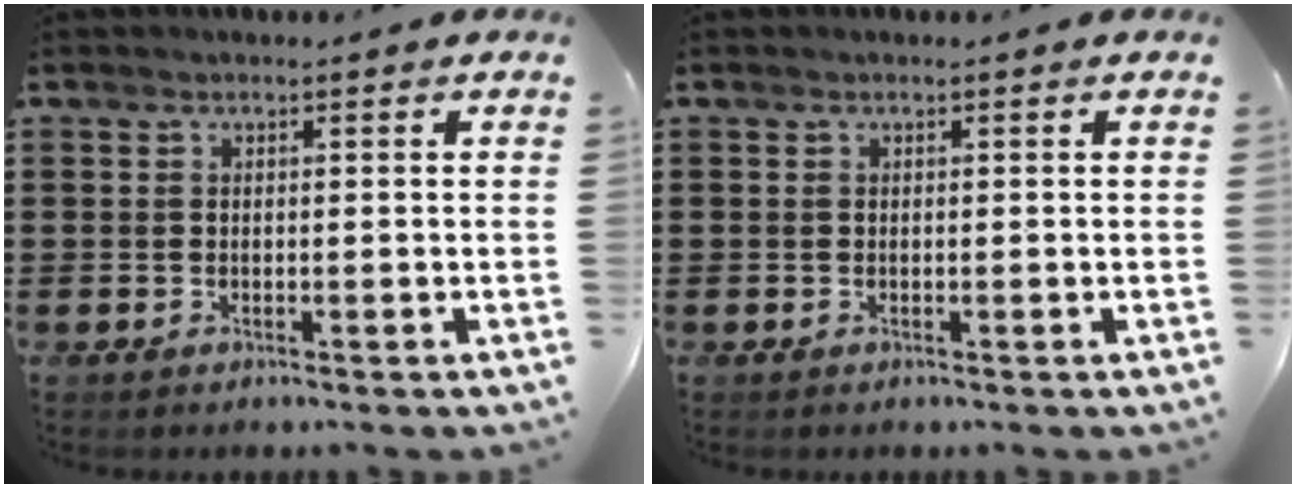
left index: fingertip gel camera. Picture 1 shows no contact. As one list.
[{"total": 0.0}]